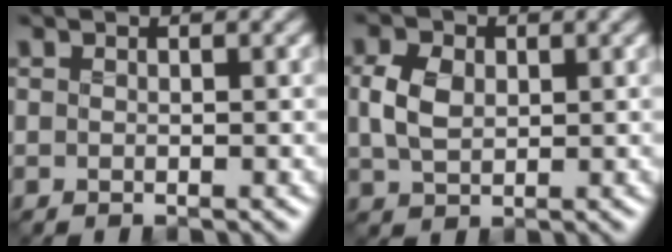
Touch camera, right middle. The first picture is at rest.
{"total": 3.2, "force": [0.3, 2.3, 2.2], "torque": [-0.057, 0.001, 0.006]}